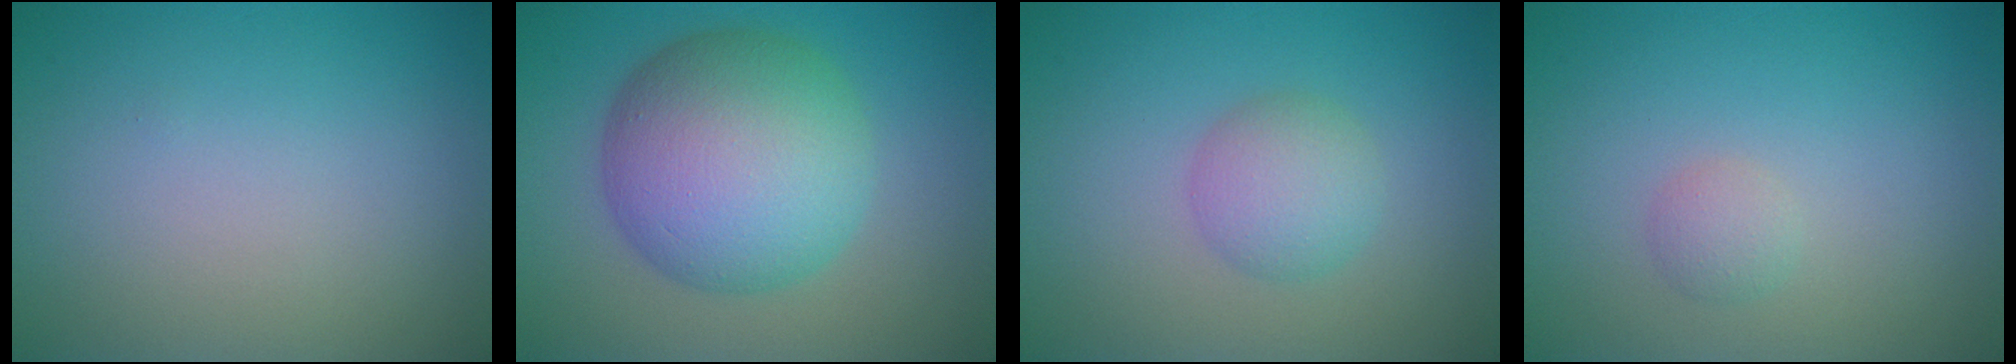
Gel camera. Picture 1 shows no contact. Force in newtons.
{"total": 10.6, "press": 10.6, "slide": 0.3}
{"total": 2.9, "press": 2.9, "slide": 0.1}
{"total": 1.2, "press": 1.2, "slide": 0.1}